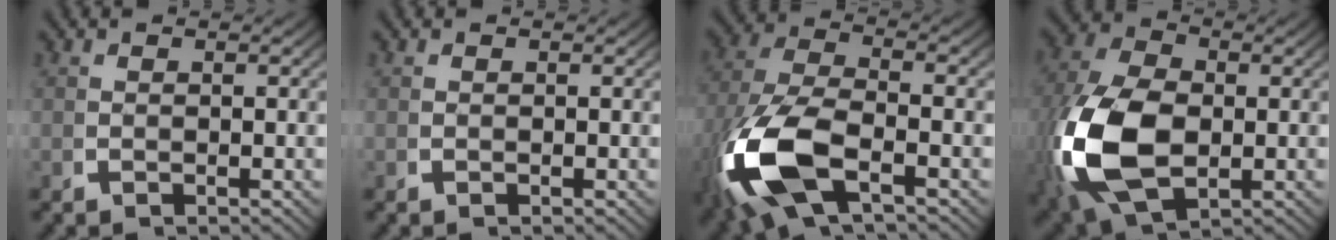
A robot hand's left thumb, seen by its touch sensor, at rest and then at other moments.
{"total": 0.0}
{"total": 12.7, "force": [-2.9, 7.1, 10.1], "torque": [-0.258, -0.036, -0.030]}
{"total": 13.9, "force": [-1.6, 9.3, 10.3], "torque": [-0.272, -0.051, -0.001]}